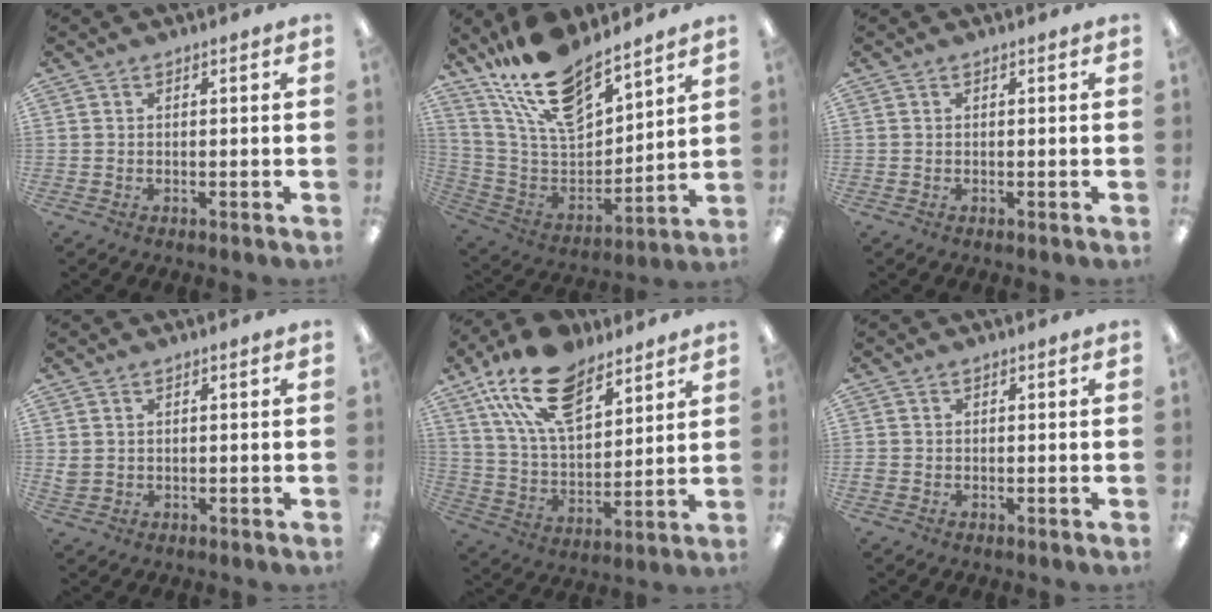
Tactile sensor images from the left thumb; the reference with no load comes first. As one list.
[{"total": 19.1, "force": [15.5, 6.8, 9.0], "torque": [-0.187, -0.095, 0.277]}, {"total": 0.0}, {"total": 1.8, "force": [0.8, 1.5, 0.8], "torque": [-0.018, 0.002, 0.014]}, {"total": 19.3, "force": [12.4, 9.7, 11.3], "torque": [-0.214, -0.048, 0.224]}, {"total": 0.9, "force": [-0.3, 0.7, 0.5], "torque": [-0.007, 0.002, -0.005]}]